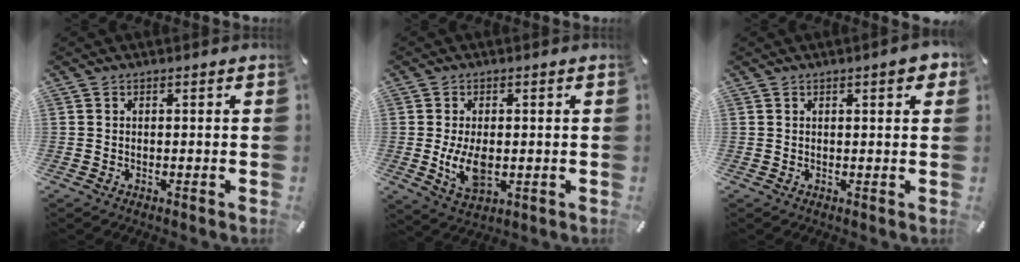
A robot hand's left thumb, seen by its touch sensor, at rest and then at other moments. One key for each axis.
{"total": 7.6, "fx": -0.5, "fy": 4.5, "fz": 6.1, "tx": -0.138, "ty": -0.008, "tz": -0.012}
{"total": 3.6, "fx": 1.7, "fy": 1.0, "fz": 3.0, "tx": -0.047, "ty": -0.001, "tz": 0.026}